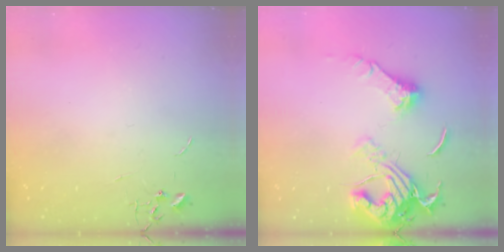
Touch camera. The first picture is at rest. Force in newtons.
{"total": 16.8, "press": 16.7, "slide": 1.8}